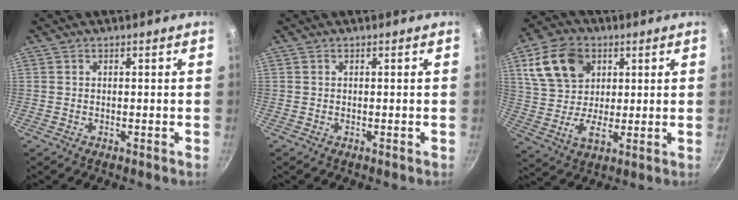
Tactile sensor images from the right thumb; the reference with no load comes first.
{"total": 0.0}
{"total": 14.5, "force": [5.4, 10.6, 8.2], "torque": [-0.128, 0.000, 0.100]}